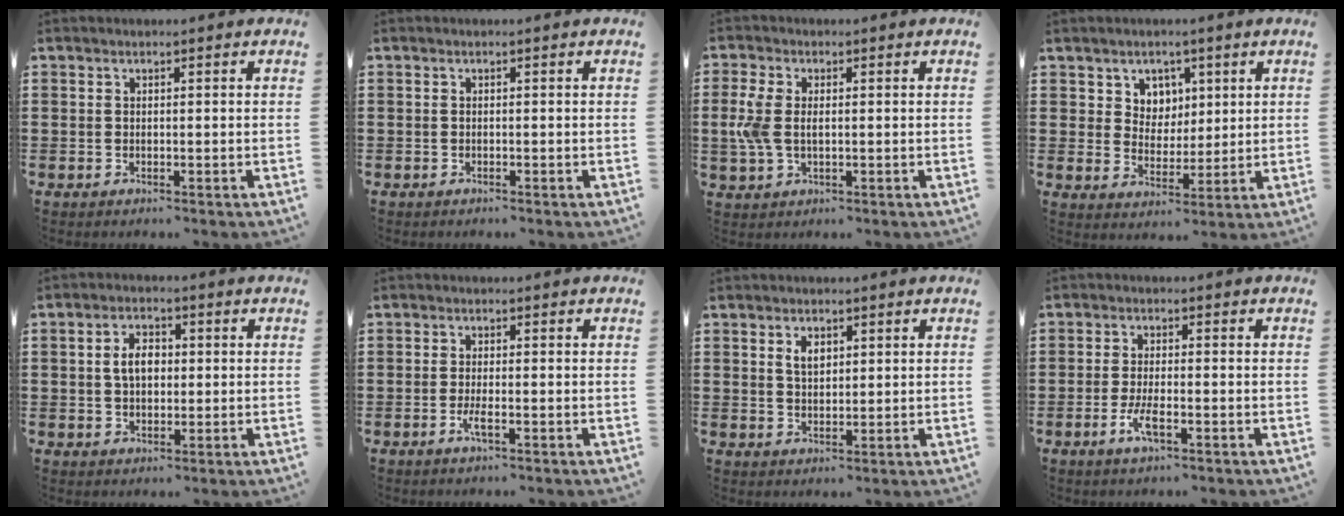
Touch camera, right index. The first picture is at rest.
{"total": 0.0}
{"total": 4.9, "force": [0.2, 2.9, 4.0], "torque": [-0.108, -0.002, -0.005]}
{"total": 4.9, "force": [2.6, 4.1, 0.2], "torque": [-0.030, 0.007, 0.048]}
{"total": 4.2, "force": [0.3, 2.6, 3.3], "torque": [-0.062, 0.009, 0.001]}
{"total": 2.3, "force": [-1.0, 0.3, 2.1], "torque": [-0.049, -0.008, -0.022]}
{"total": 2.9, "force": [1.3, 1.7, 2.0], "torque": [-0.037, 0.003, 0.021]}
{"total": 3.7, "force": [-1.6, 0.9, 3.3], "torque": [-0.067, -0.003, -0.032]}